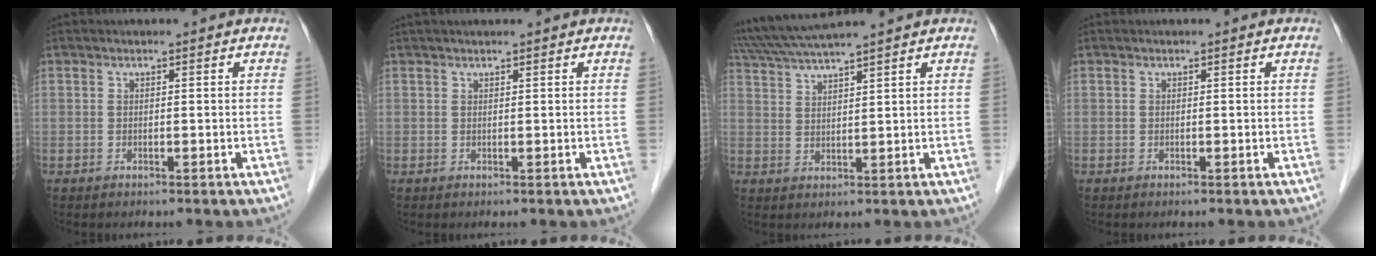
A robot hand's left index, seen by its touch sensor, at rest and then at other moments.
{"total": 3.1, "force": [2.7, 0.2, 1.7], "torque": [-0.021, 0.029, 0.043]}
{"total": 9.4, "force": [8.3, -1.0, 4.2], "torque": [-0.081, 0.029, 0.144]}
{"total": 0.0}